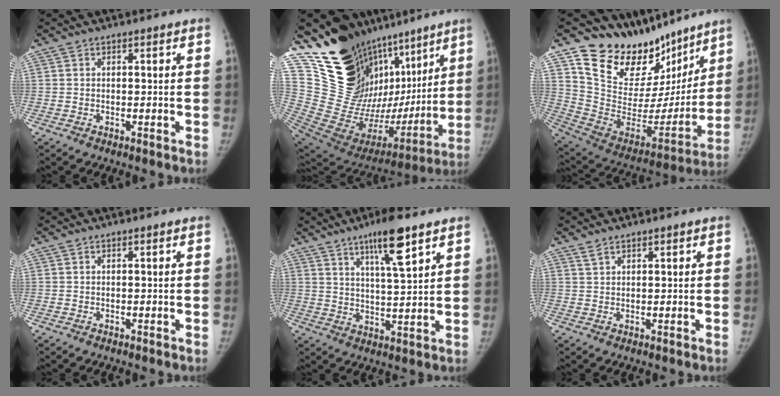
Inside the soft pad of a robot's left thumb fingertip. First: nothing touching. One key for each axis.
{"total": 32.9, "fx": 17.7, "fy": 18.9, "fz": 20.3, "tx": -0.290, "ty": -0.048, "tz": 0.316}
{"total": 23.8, "fx": 18.4, "fy": 12.4, "fz": 8.4, "tx": -0.080, "ty": -0.107, "tz": 0.302}
{"total": 0.0}
{"total": 9.9, "fx": 6.0, "fy": 1.6, "fz": 7.6, "tx": -0.124, "ty": -0.032, "tz": 0.103}
{"total": 1.4, "fx": 1.2, "fy": 0.5, "fz": 0.5, "tx": -0.004, "ty": -0.001, "tz": 0.024}